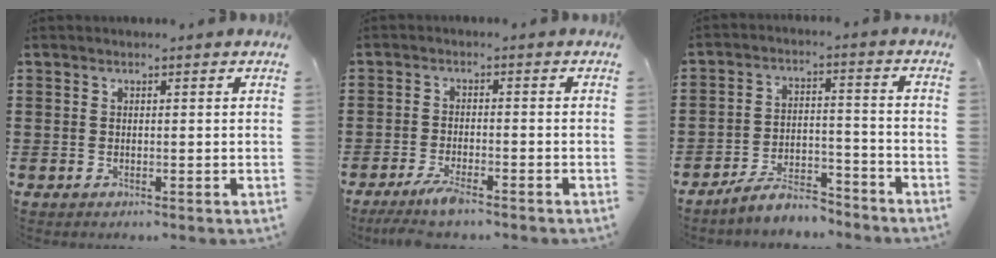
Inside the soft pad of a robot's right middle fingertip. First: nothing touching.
{"total": 4.0, "force": [-2.9, 0.6, 2.6], "torque": [-0.063, -0.011, -0.059]}
{"total": 6.6, "force": [-6.3, 1.3, 1.6], "torque": [-0.026, 0.016, -0.122]}